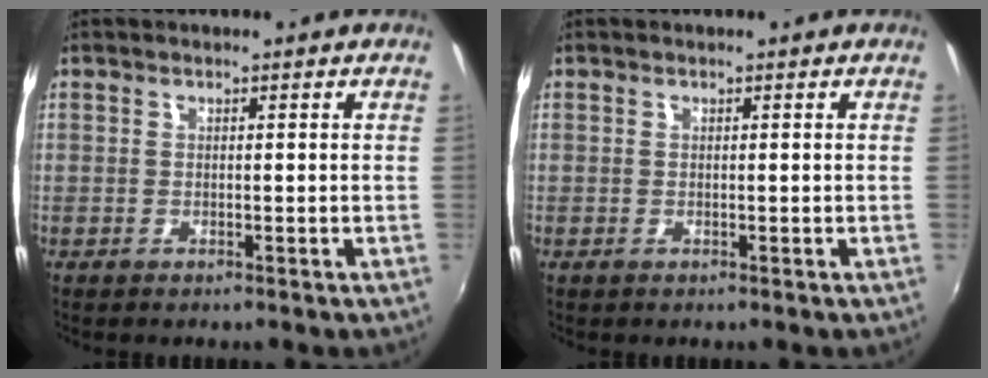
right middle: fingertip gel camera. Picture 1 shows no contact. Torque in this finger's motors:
{"motor_torque": [0.00, 0.00, -0.02, 0.00]}